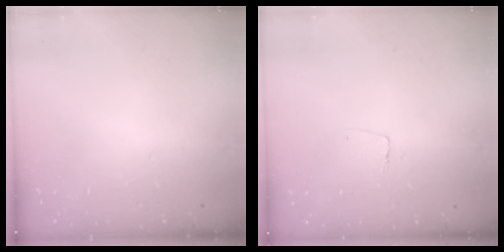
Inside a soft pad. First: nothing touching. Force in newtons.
{"total": 3.5, "press": 3.5, "slide": 0.3}